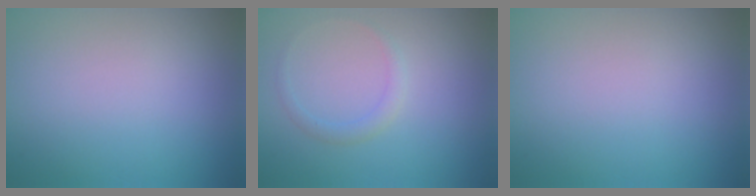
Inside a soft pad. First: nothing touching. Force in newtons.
{"total": 1.1, "press": 1.1, "slide": 0.1}
{"total": 0.0}